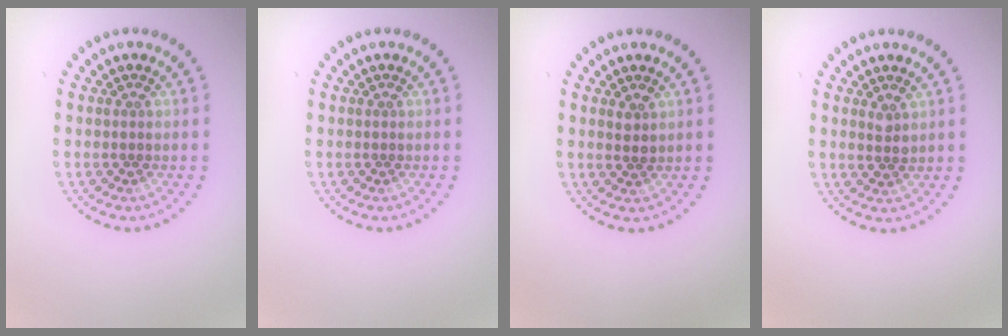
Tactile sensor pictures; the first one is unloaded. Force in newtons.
{"total": 0.0}
{"total": 0.8, "press": 0.8, "slide": 0.3}
{"total": 1.0, "press": 1.0, "slide": 0.3}